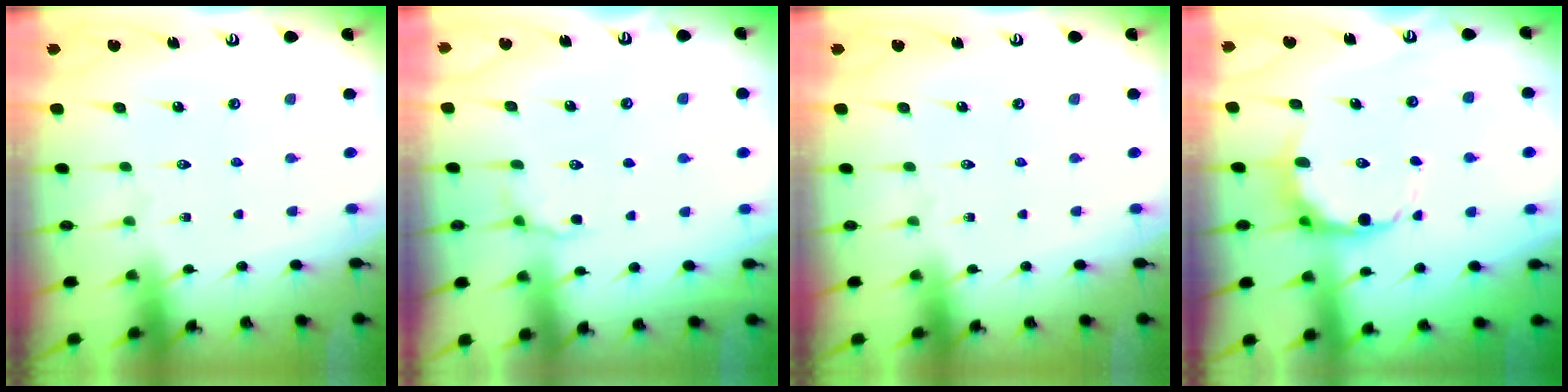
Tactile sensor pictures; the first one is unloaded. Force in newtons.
{"total": 4.8, "press": 4.5, "slide": 1.7}
{"total": 0.0}
{"total": 7.1, "press": 6.7, "slide": 2.2}